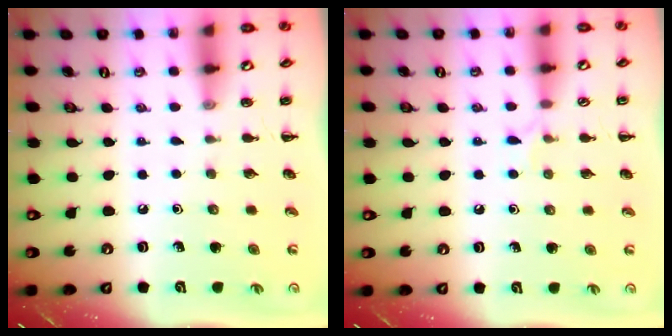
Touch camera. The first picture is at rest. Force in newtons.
{"total": 4.4, "press": 4.1, "slide": 1.5}